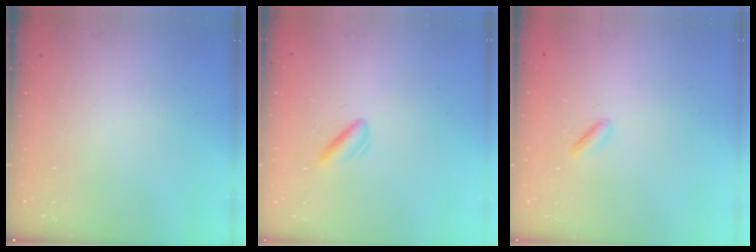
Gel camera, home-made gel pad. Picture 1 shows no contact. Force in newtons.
{"total": 2.1, "press": 1.9, "slide": 1.0}
{"total": 1.5, "press": 1.3, "slide": 0.7}